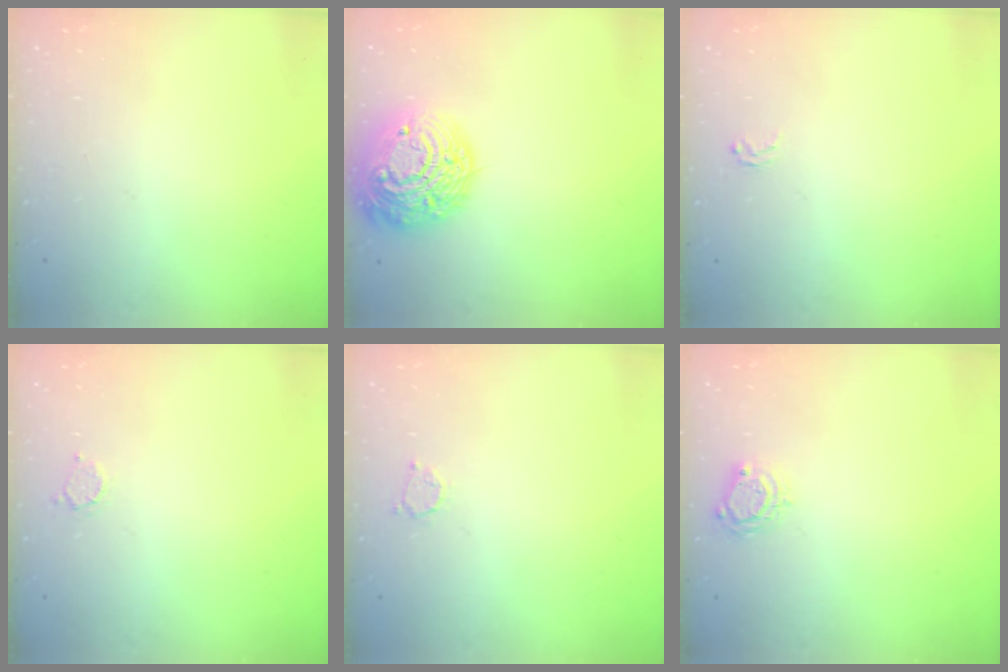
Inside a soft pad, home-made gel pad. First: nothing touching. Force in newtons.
{"total": 18.5, "press": 18.4, "slide": 1.5}
{"total": 2.3, "press": 2.2, "slide": 0.2}
{"total": 2.2, "press": 2.2, "slide": 0.2}
{"total": 2.5, "press": 2.5, "slide": 0.4}
{"total": 5.3, "press": 5.2, "slide": 0.5}